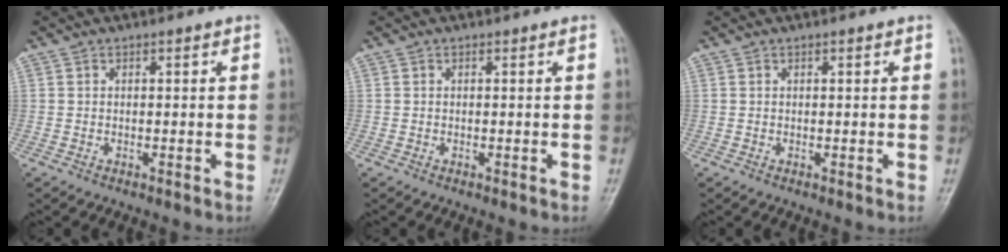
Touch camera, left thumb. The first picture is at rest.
{"total": 0.0}
{"total": 0.6, "force": [0.3, 0.2, 0.5], "torque": [-0.007, 0.000, 0.004]}